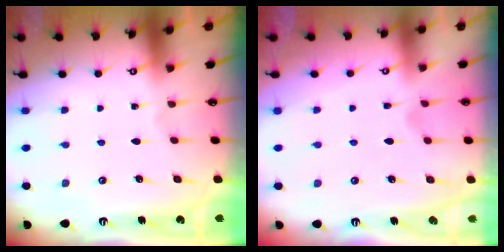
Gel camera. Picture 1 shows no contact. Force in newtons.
{"total": 1.2, "press": 0.3, "slide": 1.1}